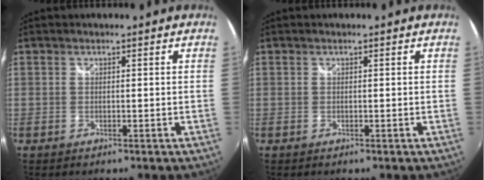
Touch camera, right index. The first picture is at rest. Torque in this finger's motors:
{"motor_torque": [-0.01, 0.02, 0.00, 0.00]}